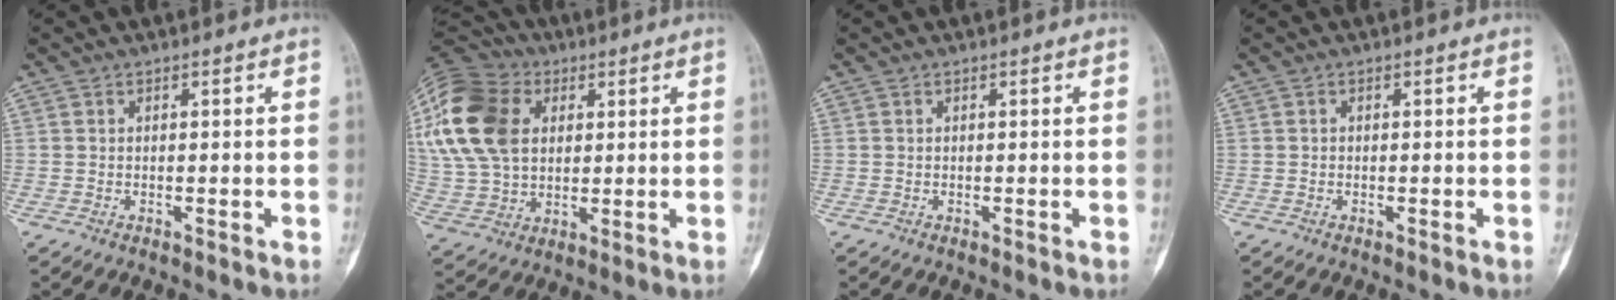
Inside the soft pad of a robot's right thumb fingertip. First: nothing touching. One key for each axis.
{"total": 22.6, "fx": 6.3, "fy": 16.3, "fz": 14.4, "tx": -0.313, "ty": 0.027, "tz": 0.117}
{"total": 0.0}
{"total": 0.0}